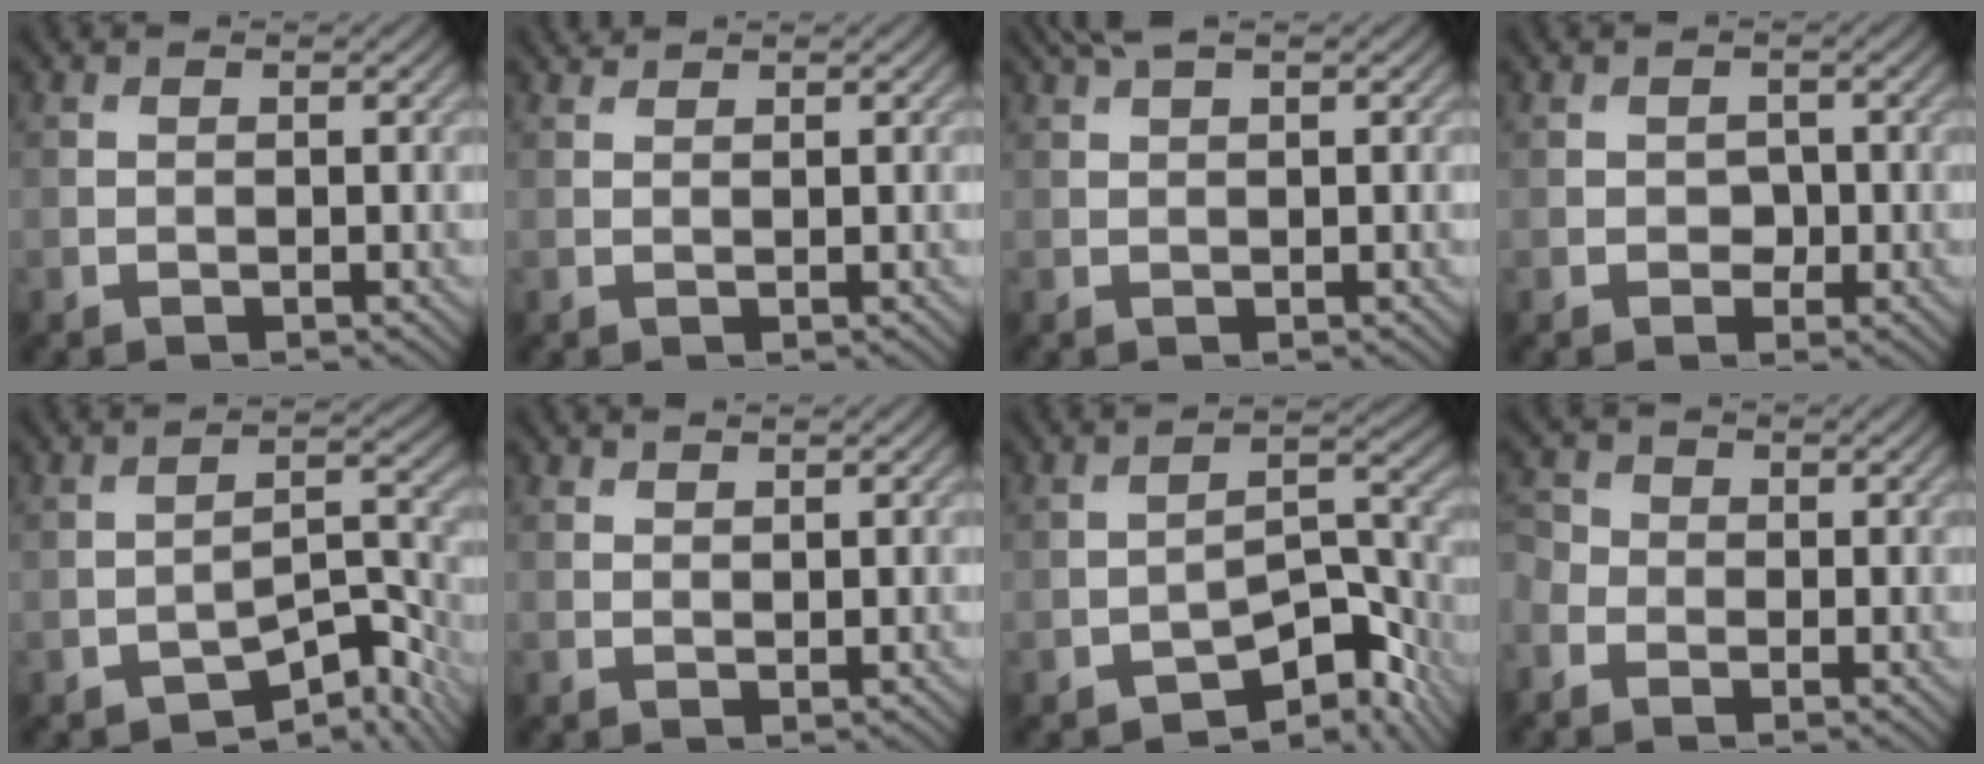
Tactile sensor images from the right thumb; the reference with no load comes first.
{"total": 0.7, "force": [0.7, 0.0, 0.1], "torque": [-0.004, 0.002, 0.014]}
{"total": 1.8, "force": [1.1, 0.2, 1.4], "torque": [-0.033, 0.009, 0.023]}
{"total": 1.5, "force": [-0.3, 1.3, 0.7], "torque": [-0.013, -0.005, -0.007]}
{"total": 6.8, "force": [-4.8, 2.6, 4.0], "torque": [-0.046, -0.003, -0.086]}
{"total": 0.7, "force": [0.7, 0.0, 0.1], "torque": [-0.001, 0.000, 0.015]}
{"total": 8.2, "force": [-5.4, 3.5, 5.0], "torque": [-0.059, -0.005, -0.095]}
{"total": 3.1, "force": [-1.6, 2.3, 1.4], "torque": [-0.045, -0.001, -0.044]}